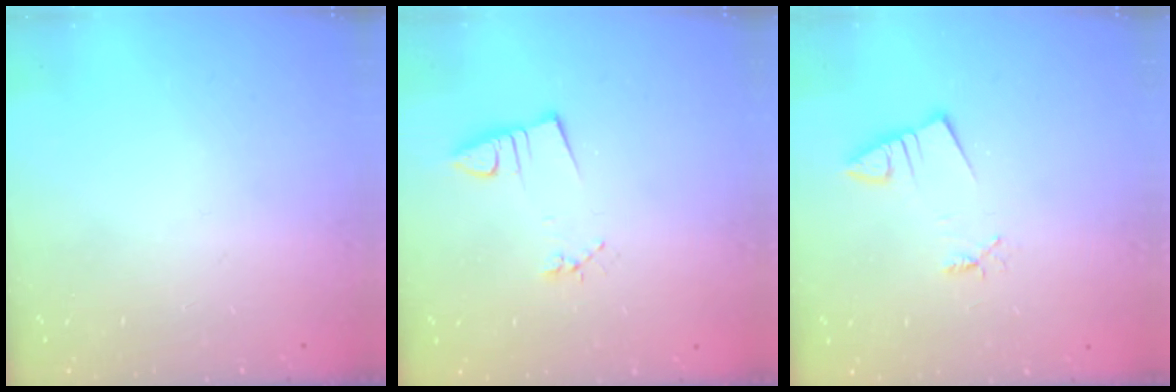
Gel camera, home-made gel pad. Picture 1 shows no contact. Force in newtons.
{"total": 3.1, "press": 1.7, "slide": 2.6}
{"total": 2.1, "press": 2.1, "slide": 0.2}